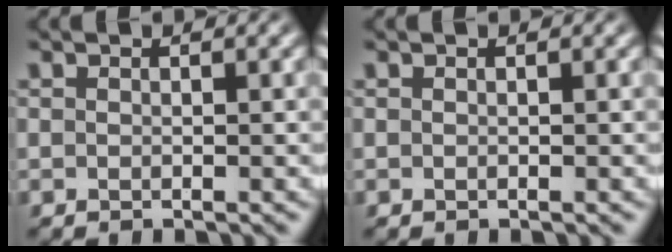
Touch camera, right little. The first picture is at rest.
{"total": 0.0}